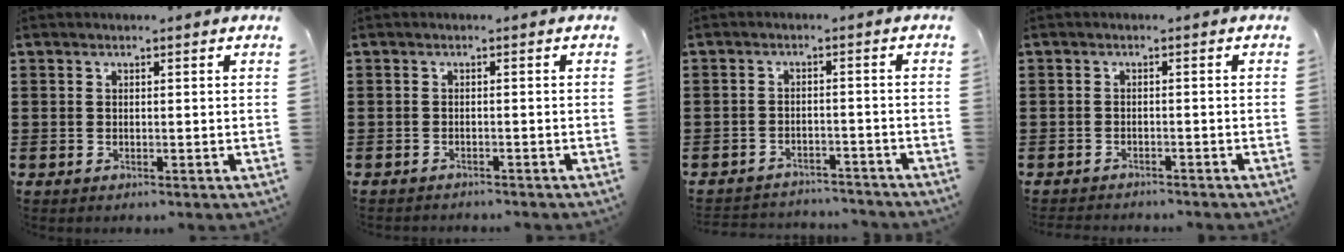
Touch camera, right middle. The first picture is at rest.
{"total": 0.8, "force": [-0.8, 0.0, 0.0], "torque": [-0.002, 0.001, -0.017]}
{"total": 3.1, "force": [-3.0, 0.4, -0.4], "torque": [-0.002, 0.001, -0.067]}
{"total": 1.6, "force": [-1.6, 0.2, -0.2], "torque": [0.000, 0.003, -0.037]}